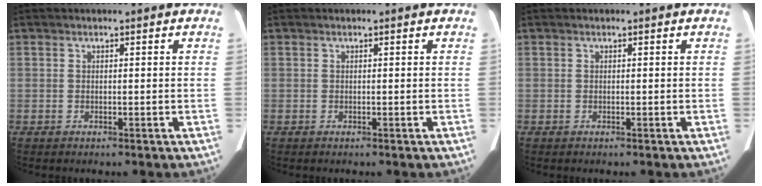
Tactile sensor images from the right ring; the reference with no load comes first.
{"total": 0.0}
{"total": 0.0}